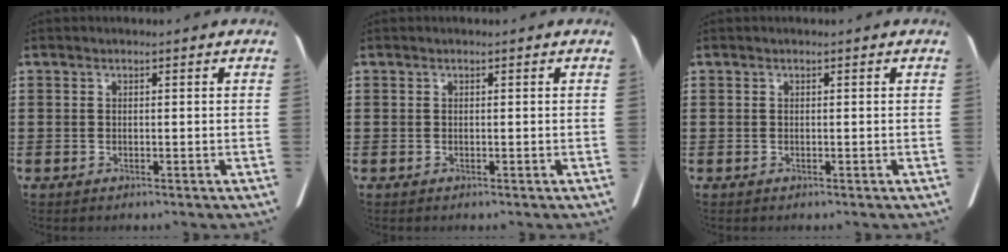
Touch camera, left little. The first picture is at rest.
{"total": 0.0}
{"total": 0.0}